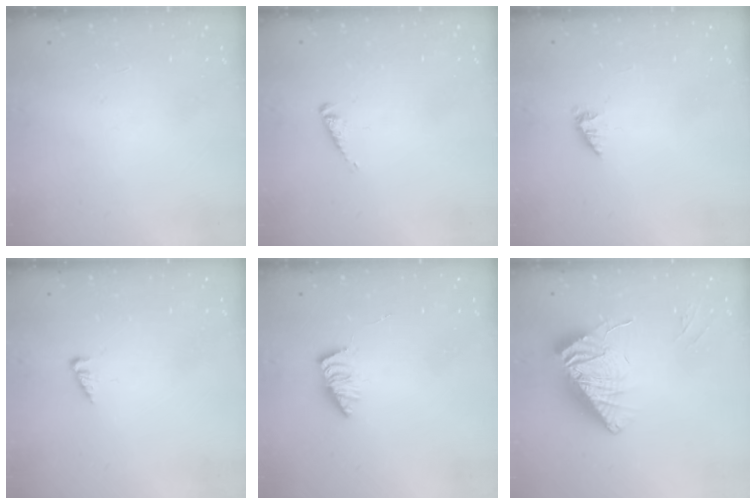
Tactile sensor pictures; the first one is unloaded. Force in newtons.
{"total": 2.8, "press": 2.7, "slide": 0.3}
{"total": 2.1, "press": 2.1, "slide": 0.3}
{"total": 2.6, "press": 2.6, "slide": 0.2}
{"total": 1.5, "press": 1.4, "slide": 0.4}
{"total": 11.9, "press": 11.7, "slide": 2.2}